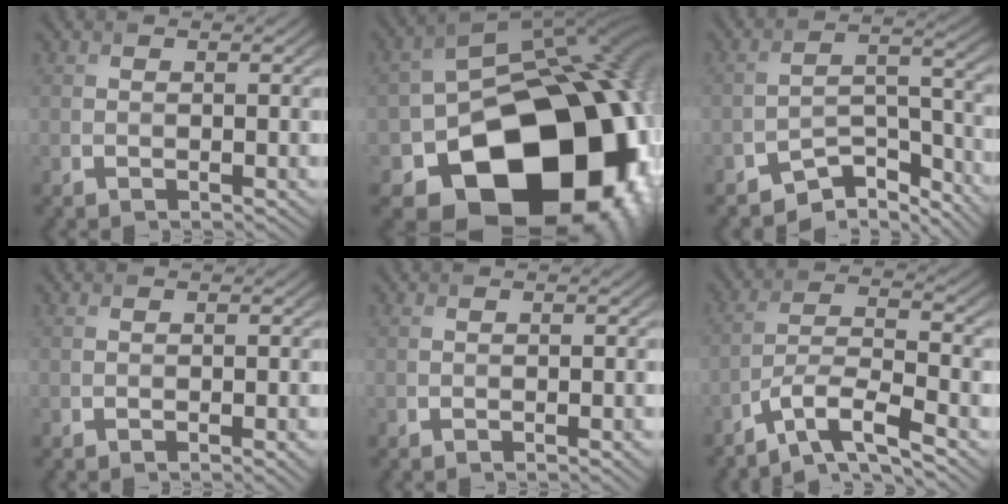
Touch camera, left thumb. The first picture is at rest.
{"total": 22.1, "force": [-8.8, 15.4, 13.1], "torque": [-0.215, -0.063, -0.108]}
{"total": 7.9, "force": [-6.8, 2.7, 3.0], "torque": [-0.038, 0.001, -0.117]}
{"total": 1.6, "force": [-0.9, 0.4, 1.3], "torque": [-0.017, 0.004, -0.013]}
{"total": 1.5, "force": [-0.8, 0.4, 1.3], "torque": [-0.016, 0.004, -0.012]}
{"total": 7.7, "force": [-5.8, 1.6, 4.8], "torque": [-0.088, 0.005, -0.112]}